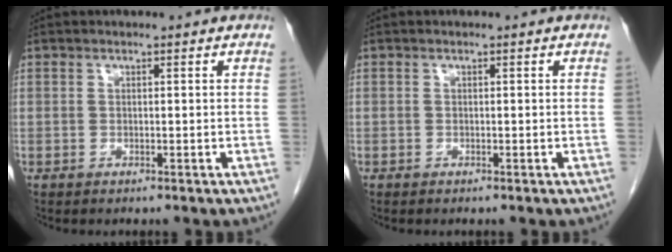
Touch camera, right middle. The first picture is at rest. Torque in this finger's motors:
{"motor_torque": [0.07, -0.04, -0.11, -0.21]}